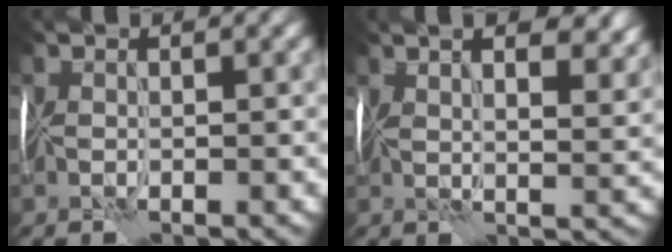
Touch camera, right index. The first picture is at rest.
{"total": 10.8, "force": [6.1, 4.8, 7.6], "torque": [-0.068, 0.045, 0.060]}